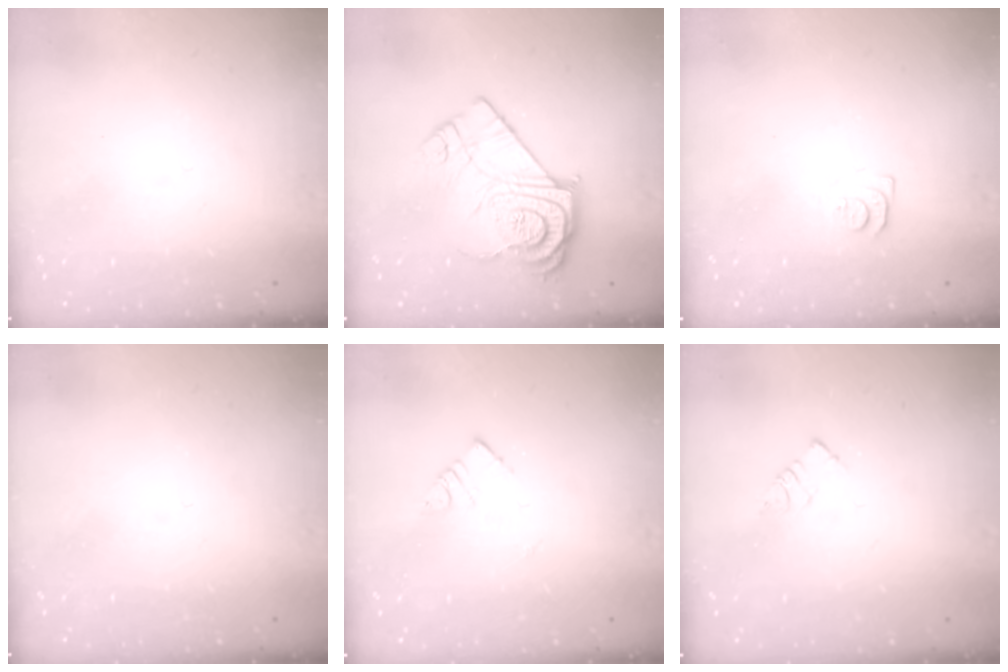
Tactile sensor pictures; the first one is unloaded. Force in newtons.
{"total": 13.5, "press": 13.5, "slide": 1.0}
{"total": 4.6, "press": 4.6, "slide": 0.6}
{"total": 0.0}
{"total": 4.6, "press": 4.6, "slide": 0.2}
{"total": 3.7, "press": 3.7, "slide": 0.2}